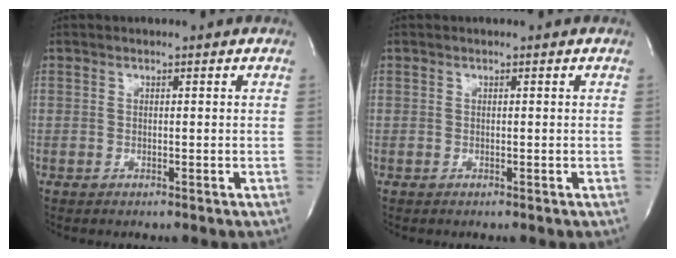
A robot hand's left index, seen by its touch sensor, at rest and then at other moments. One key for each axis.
{"total": 0.0}